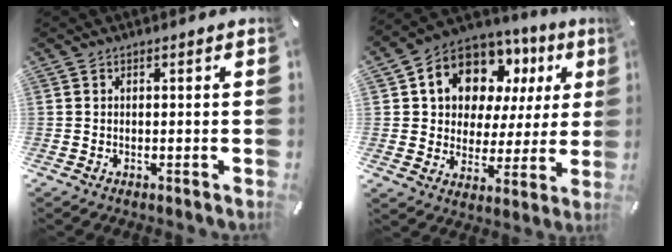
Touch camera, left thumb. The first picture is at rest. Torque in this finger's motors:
{"motor_torque": [2.46, 2.53, 1.45, -1.33, 0.14]}